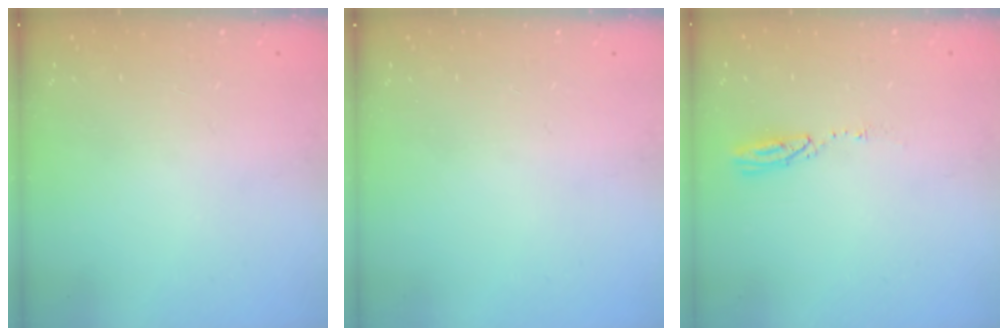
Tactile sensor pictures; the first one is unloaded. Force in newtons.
{"total": 0.0}
{"total": 3.6, "press": 3.6, "slide": 0.3}